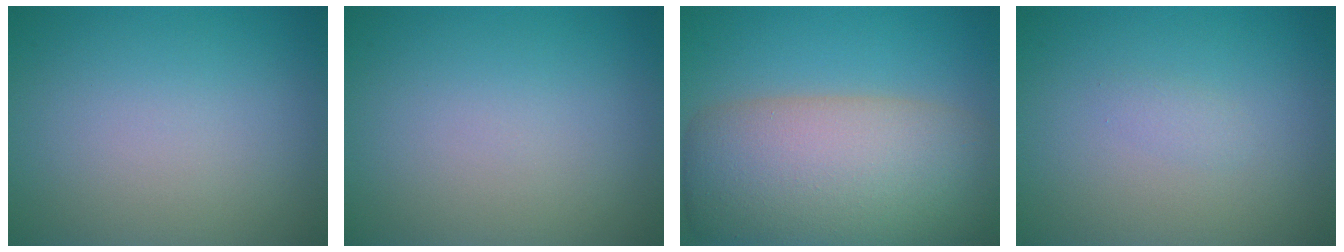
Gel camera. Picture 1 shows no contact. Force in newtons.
{"total": 0.0}
{"total": 11.8, "press": 11.8, "slide": 0.8}
{"total": 0.8, "press": 0.8, "slide": 0.1}